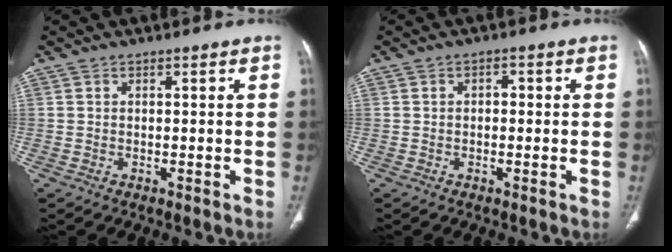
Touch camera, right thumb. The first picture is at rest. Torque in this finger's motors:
{"motor_torque": [-0.54, 0.28, -0.03, -0.15, 0.07]}